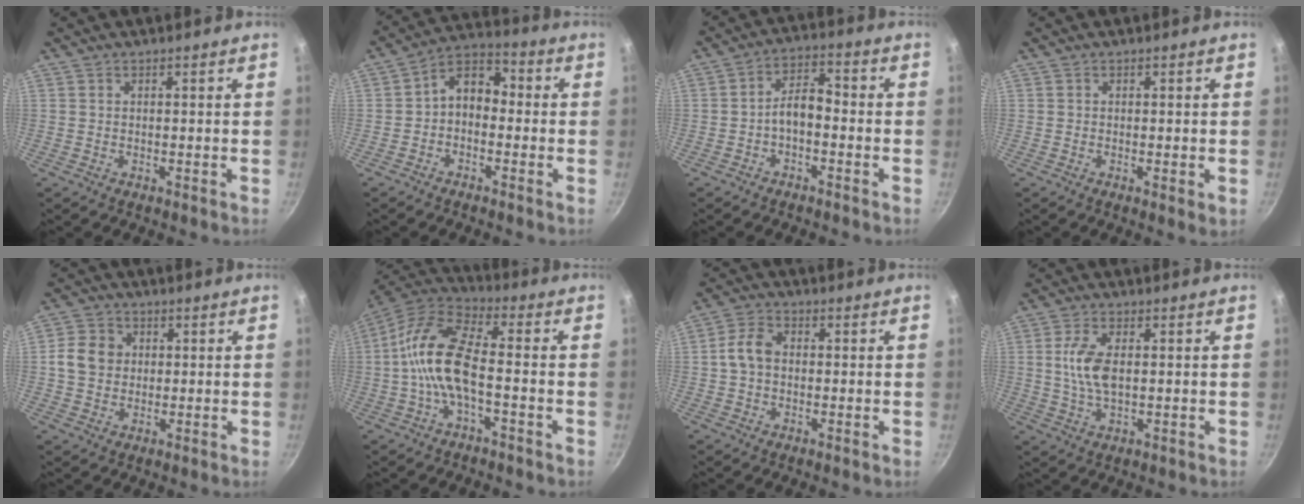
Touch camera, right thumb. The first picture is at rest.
{"total": 8.0, "force": [-0.8, 5.6, 5.7], "torque": [-0.064, 0.036, -0.034]}
{"total": 6.0, "force": [-1.6, 3.3, 4.7], "torque": [-0.074, 0.034, -0.037]}
{"total": 1.9, "force": [-0.4, 0.4, 1.8], "torque": [-0.032, -0.008, -0.008]}
{"total": 7.2, "force": [0.6, 6.1, 3.6], "torque": [-0.052, 0.008, 0.006]}
{"total": 13.6, "force": [-1.8, 5.7, 12.3], "torque": [-0.257, 0.040, -0.042]}
{"total": 5.9, "force": [0.0, 4.3, 4.0], "torque": [-0.074, 0.019, -0.007]}
{"total": 7.5, "force": [0.7, 3.7, 6.4], "torque": [-0.137, -0.001, 0.014]}